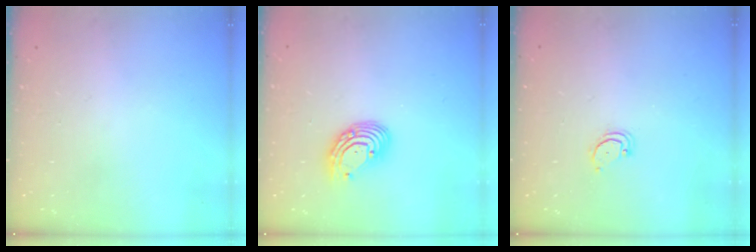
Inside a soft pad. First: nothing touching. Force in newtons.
{"total": 8.9, "press": 8.8, "slide": 0.8}
{"total": 3.4, "press": 3.4, "slide": 0.2}